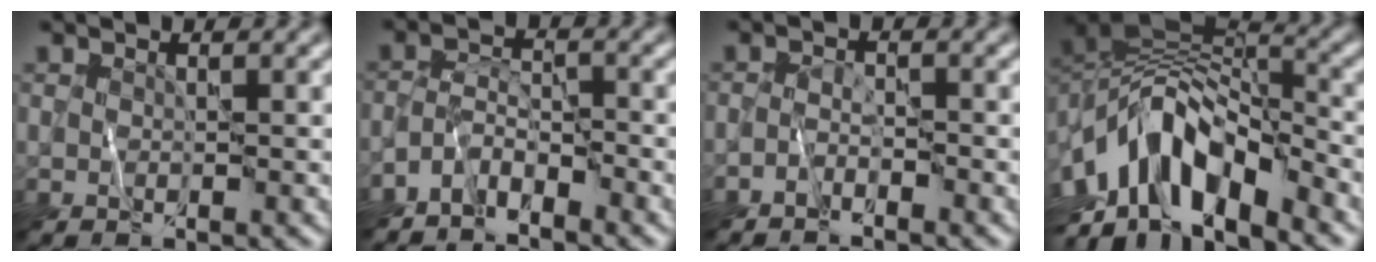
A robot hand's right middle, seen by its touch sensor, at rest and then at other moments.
{"total": 3.0, "force": [-2.6, 0.8, 1.1], "torque": [-0.019, 0.004, -0.061]}
{"total": 1.3, "force": [-1.2, 0.2, 0.5], "torque": [-0.011, 0.007, -0.028]}
{"total": 11.9, "force": [-4.5, 5.6, 9.4], "torque": [-0.159, 0.011, -0.091]}